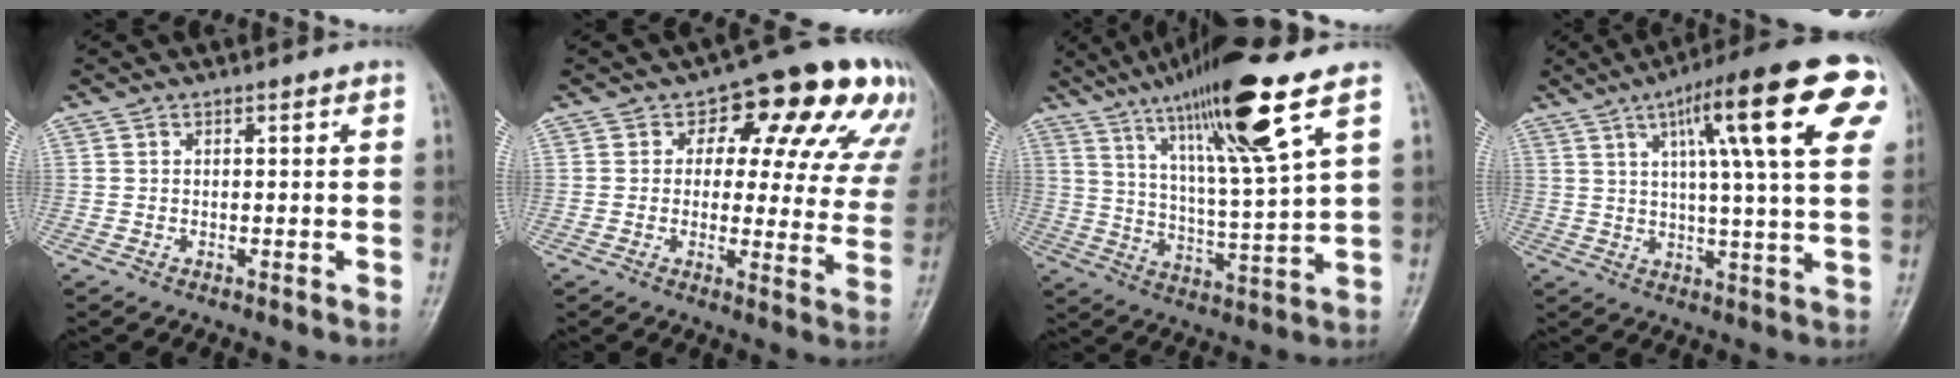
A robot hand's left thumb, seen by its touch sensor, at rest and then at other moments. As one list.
[{"total": 17.3, "force": [7.7, 9.0, 12.6], "torque": [-0.102, -0.006, 0.082]}, {"total": 17.9, "force": [10.3, 1.0, 14.7], "torque": [-0.244, -0.044, 0.177]}, {"total": 20.8, "force": [8.1, 3.8, 18.7], "torque": [-0.254, 0.007, 0.107]}]